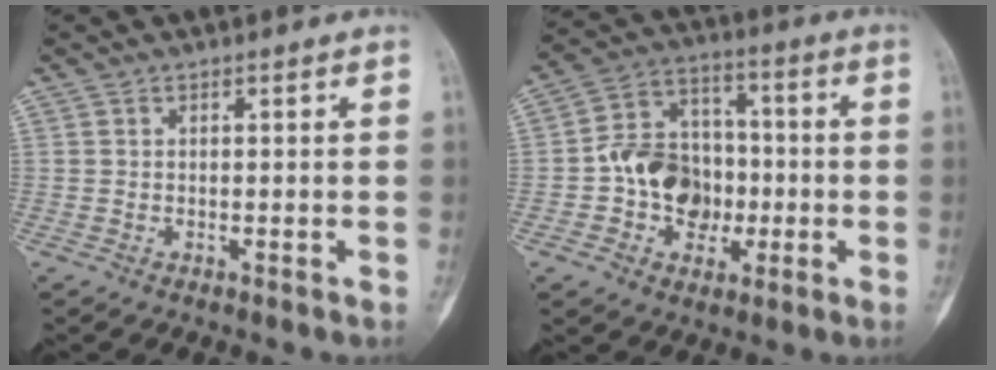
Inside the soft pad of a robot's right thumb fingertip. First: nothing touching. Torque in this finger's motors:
{"motor_torque": [0.40, 0.77, 0.07, -0.07, 0.07]}